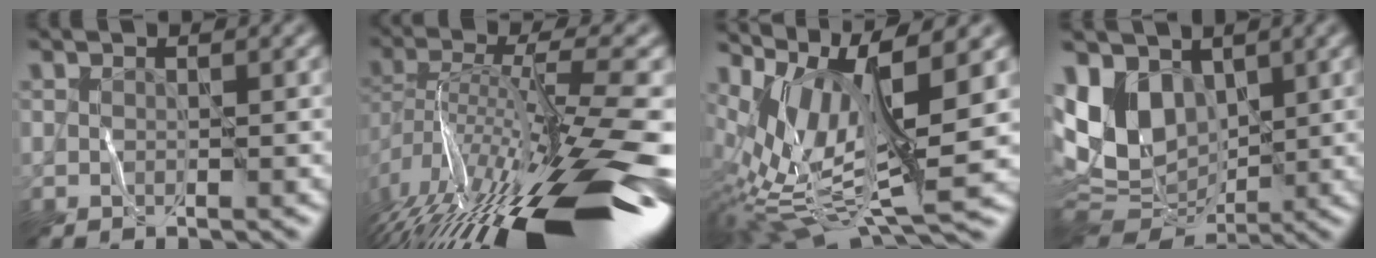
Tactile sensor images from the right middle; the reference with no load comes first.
{"total": 16.1, "force": [-8.1, 4.0, 13.3], "torque": [-0.264, 0.019, -0.135]}
{"total": 11.3, "force": [1.1, 3.6, 10.7], "torque": [-0.232, 0.001, 0.054]}
{"total": 8.9, "force": [2.2, 6.1, 6.1], "torque": [-0.151, -0.006, 0.052]}